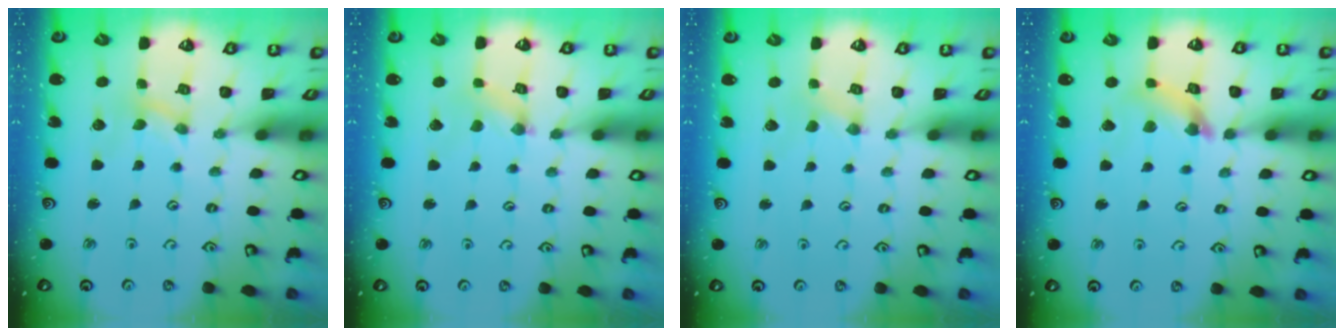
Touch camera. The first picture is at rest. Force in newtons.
{"total": 1.4, "press": 1.3, "slide": 0.3}
{"total": 0.0}
{"total": 7.5, "press": 7.5, "slide": 0.7}